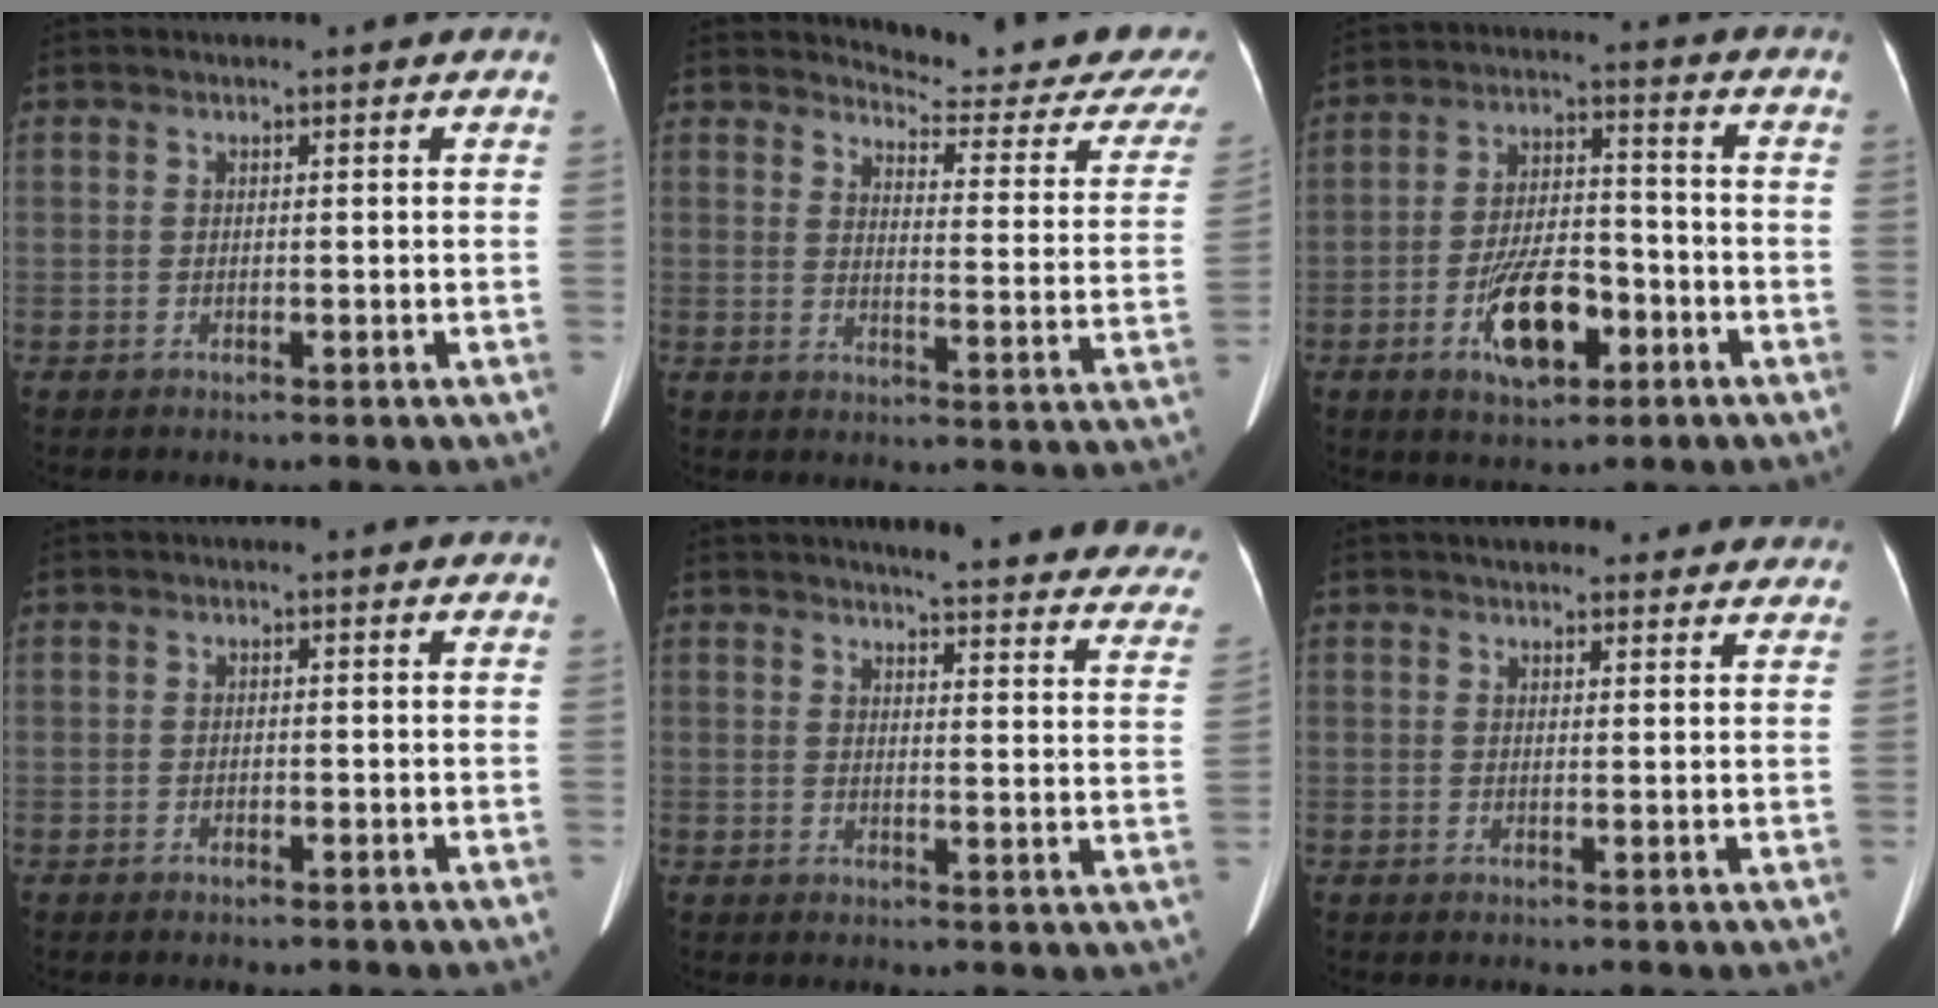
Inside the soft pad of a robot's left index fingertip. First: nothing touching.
{"total": 17.1, "force": [16.7, 1.1, 3.8], "torque": [-0.033, -0.115, 0.171]}
{"total": 10.6, "force": [-4.7, 4.4, 8.4], "torque": [-0.161, 0.007, -0.077]}
{"total": 0.6, "force": [-0.4, 0.3, 0.2], "torque": [-0.005, 0.000, -0.007]}
{"total": 23.4, "force": [21.9, 2.6, 7.9], "torque": [-0.078, -0.094, 0.227]}
{"total": 10.9, "force": [9.8, 3.1, 3.7], "torque": [-0.025, 0.023, 0.111]}